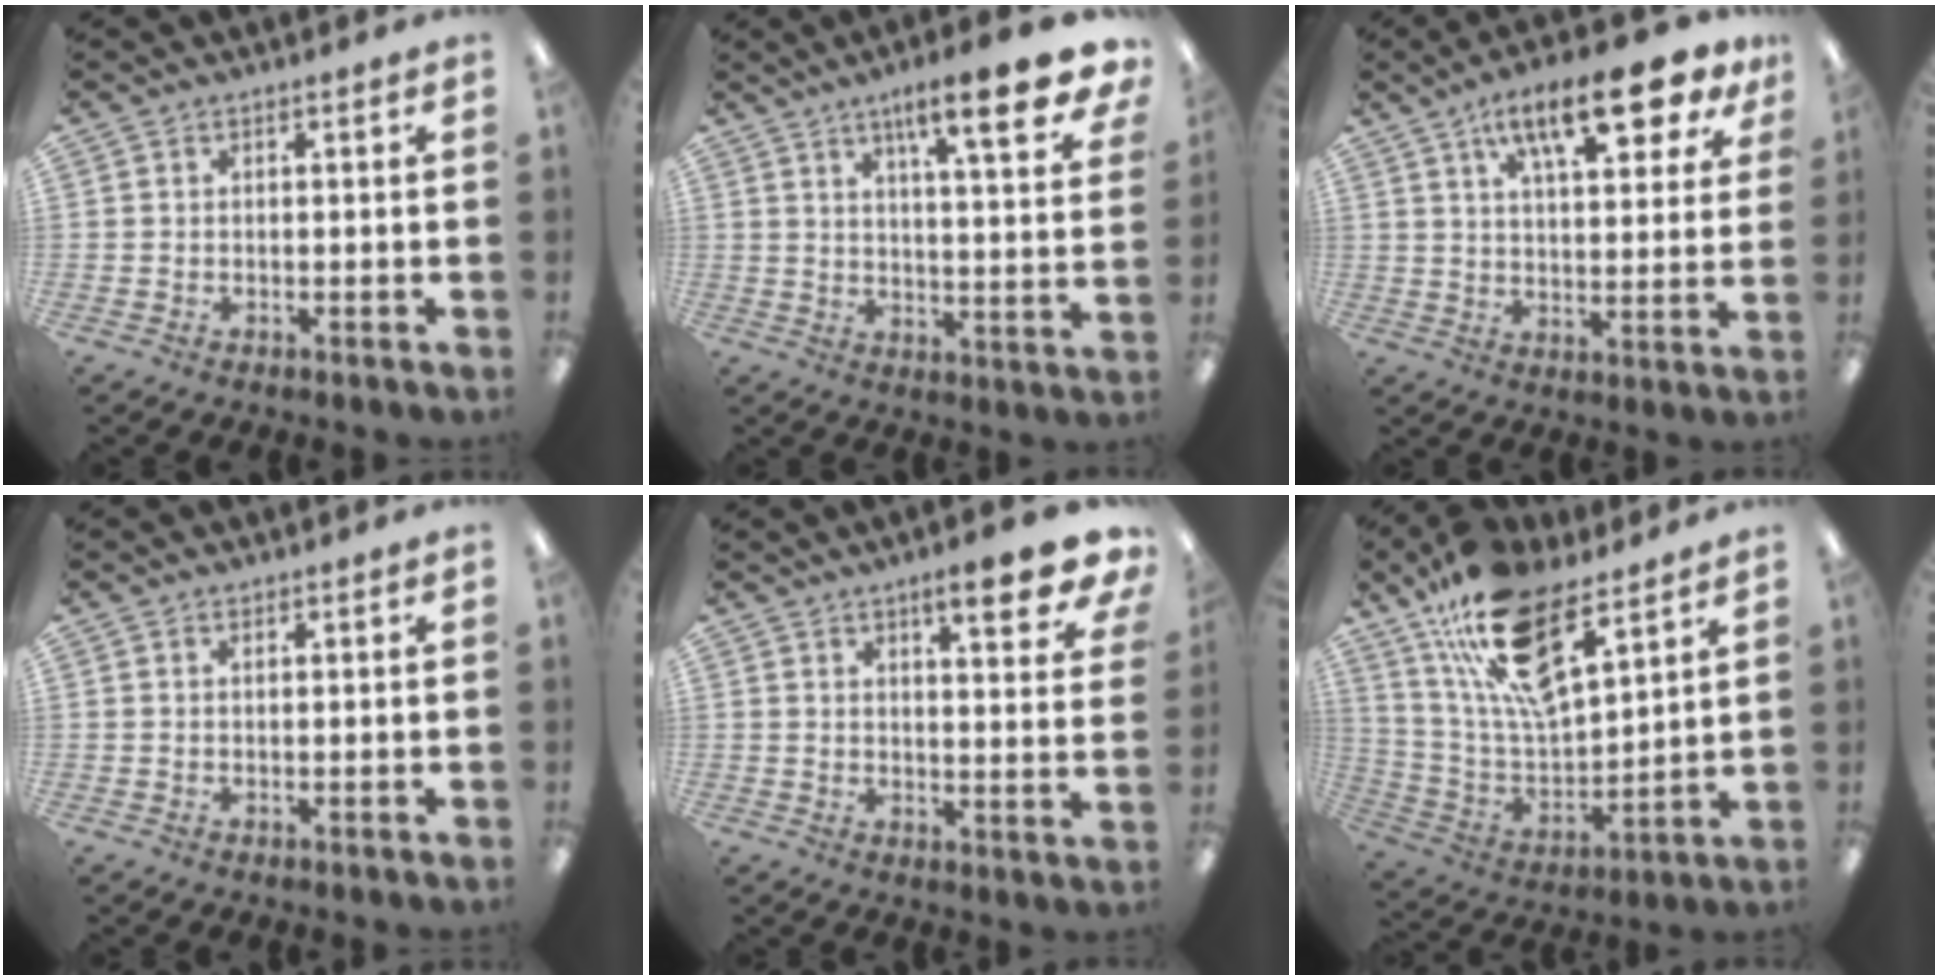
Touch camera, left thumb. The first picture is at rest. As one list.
[{"total": 15.4, "force": [9.9, 2.9, 11.5], "torque": [-0.168, -0.053, 0.151]}, {"total": 15.9, "force": [9.8, 5.2, 11.4], "torque": [-0.166, -0.044, 0.154]}, {"total": 0.7, "force": [0.5, 0.2, 0.3], "torque": [-0.007, 0.001, 0.010]}, {"total": 10.9, "force": [7.1, 2.6, 7.9], "torque": [-0.094, -0.044, 0.110]}, {"total": 20.8, "force": [13.8, 7.9, 13.4], "torque": [-0.259, -0.069, 0.243]}]